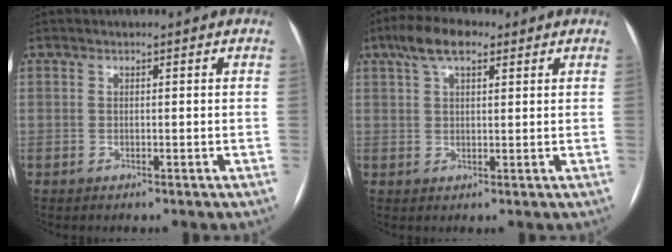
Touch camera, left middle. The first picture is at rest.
{"total": 6.5, "force": [3.9, 2.4, 4.6], "torque": [-0.091, 0.026, 0.068]}